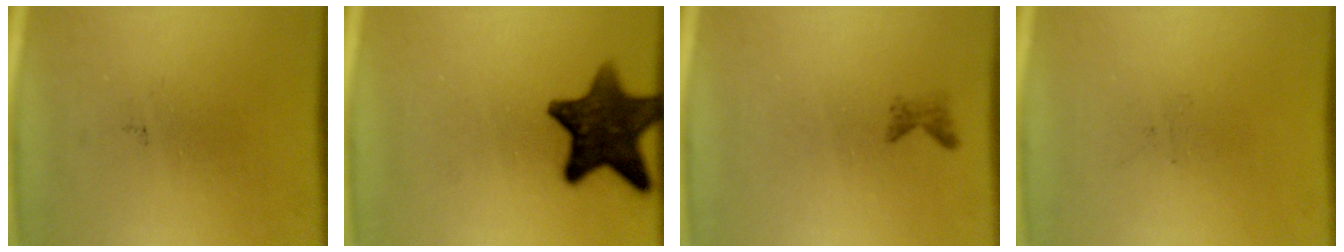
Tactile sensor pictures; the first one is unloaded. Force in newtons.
{"total": 12.0}
{"total": 0.9}
{"total": 0.0}